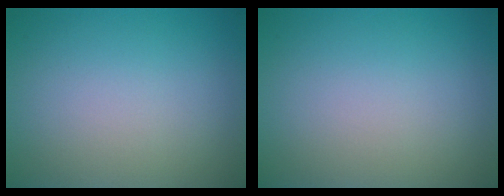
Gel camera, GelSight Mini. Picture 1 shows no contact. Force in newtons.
{"total": 0.0}